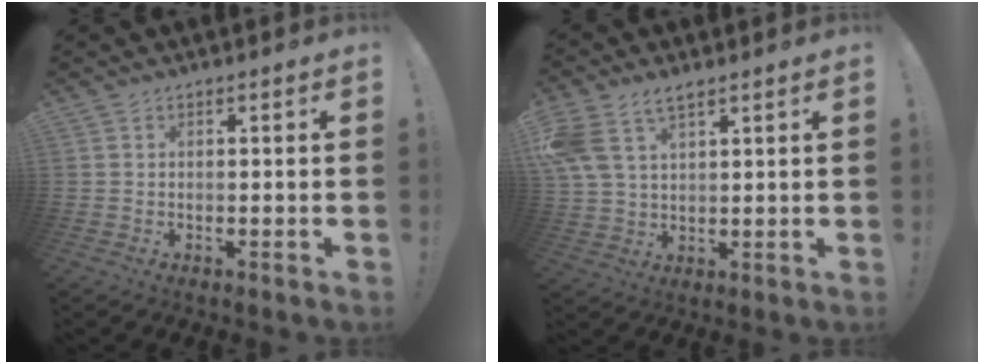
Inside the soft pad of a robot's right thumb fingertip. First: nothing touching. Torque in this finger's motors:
{"motor_torque": [1.38, 1.52, 0.67, -0.08, 0.20]}